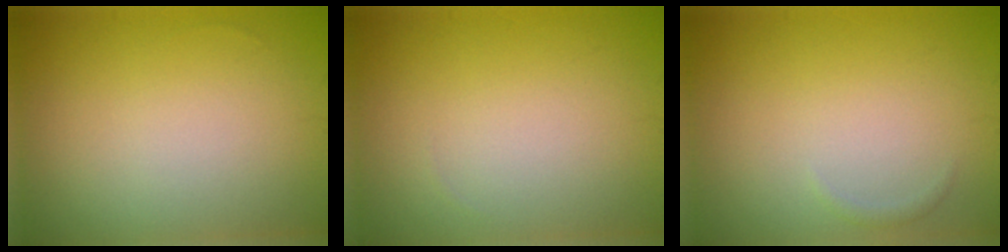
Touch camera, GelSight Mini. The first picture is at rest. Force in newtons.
{"total": 0.0}
{"total": 0.6, "press": 0.6, "slide": 0.0}